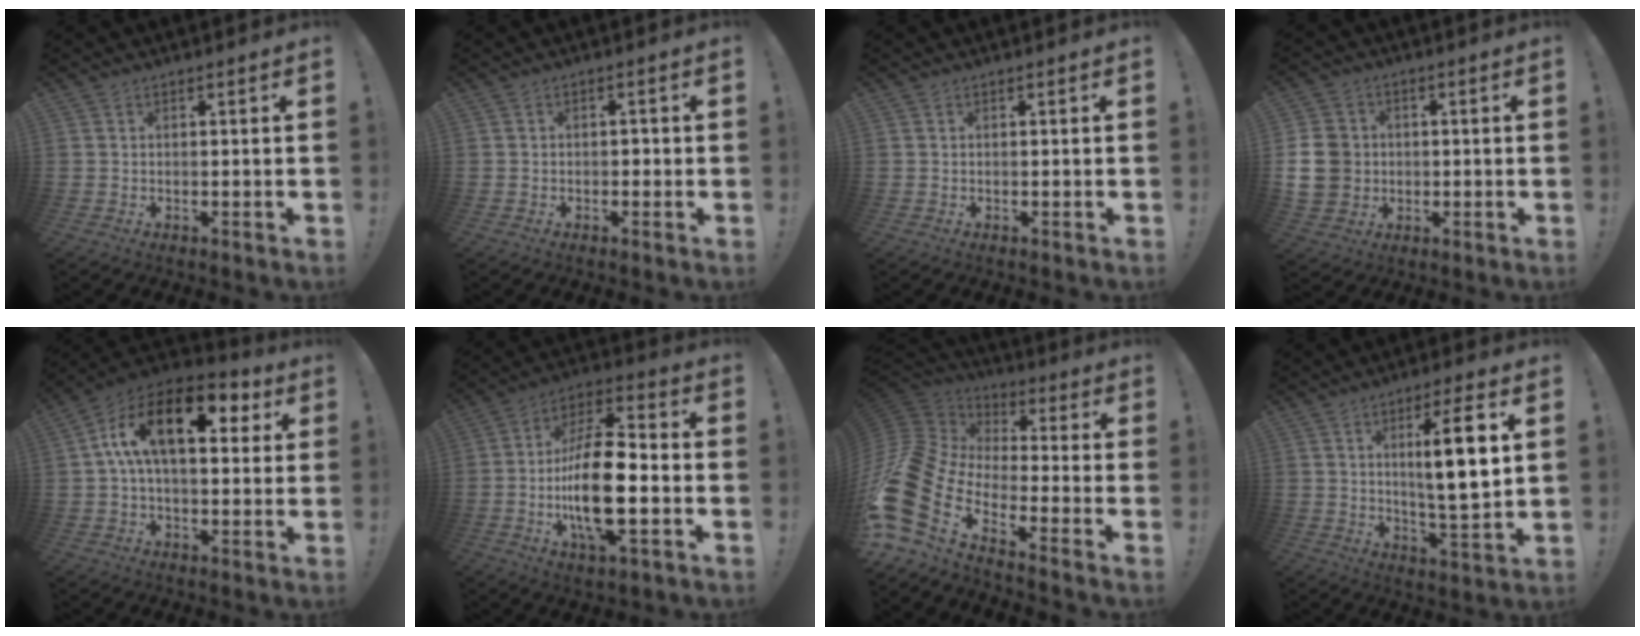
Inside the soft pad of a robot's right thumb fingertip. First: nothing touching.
{"total": 1.7, "force": [-1.1, 1.2, 0.6], "torque": [-0.012, 0.006, -0.020]}
{"total": 0.0}
{"total": 11.2, "force": [0.1, 9.9, 5.1], "torque": [-0.083, 0.007, 0.007]}
{"total": 18.4, "force": [5.4, 9.3, 14.9], "torque": [-0.252, -0.001, 0.082]}
{"total": 19.6, "force": [-3.8, 7.8, 17.6], "torque": [-0.327, 0.005, -0.063]}
{"total": 20.0, "force": [-8.6, 11.1, 14.3], "torque": [-0.302, 0.007, -0.125]}
{"total": 12.8, "force": [3.4, 2.1, 12.1], "torque": [-0.182, -0.012, 0.043]}